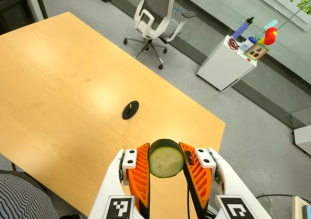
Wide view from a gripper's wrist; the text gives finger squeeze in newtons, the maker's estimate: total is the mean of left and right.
{"total": 10.7, "left": 10.1, "right": 11.2}